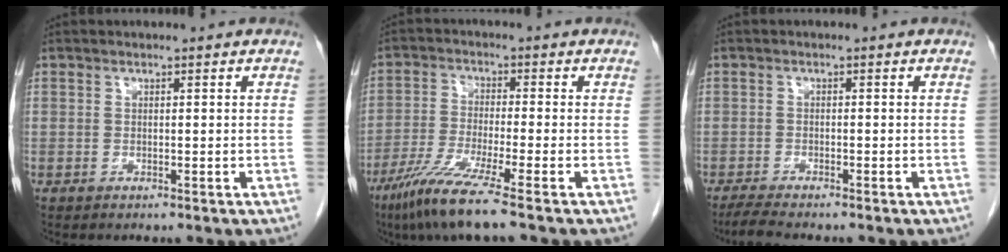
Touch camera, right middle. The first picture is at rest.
{"total": 9.0, "force": [-6.1, -1.0, 6.5], "torque": [-0.133, -0.036, -0.118]}
{"total": 3.4, "force": [-2.9, -0.2, 1.7], "torque": [-0.039, -0.014, -0.051]}